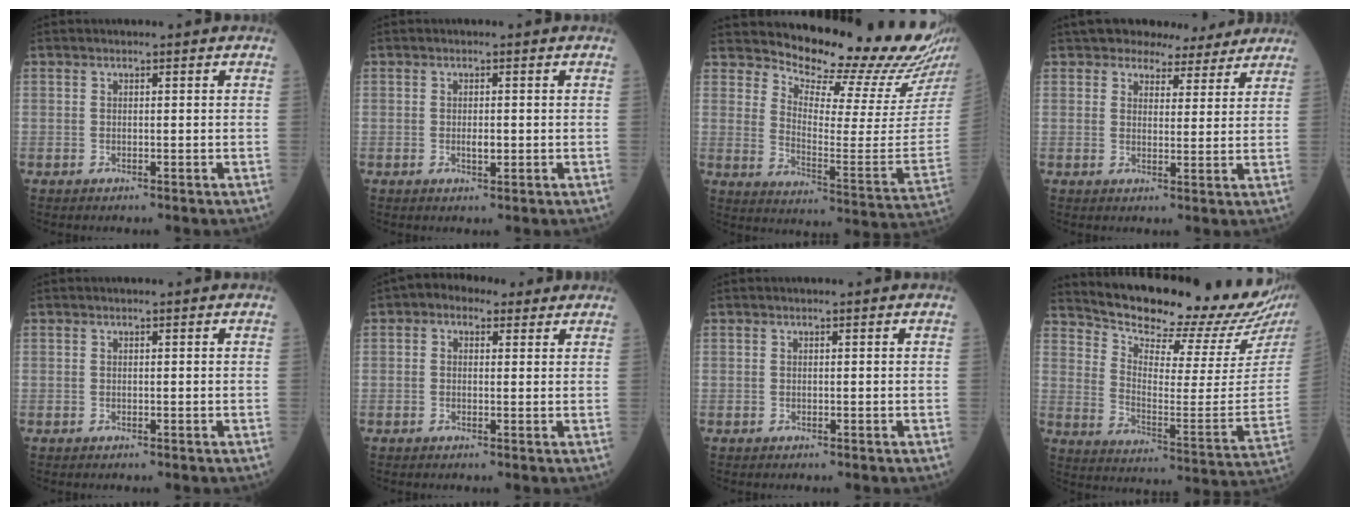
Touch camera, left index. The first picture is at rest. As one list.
[{"total": 1.6, "force": [-0.3, 0.7, 1.5], "torque": [-0.025, -0.002, -0.004]}, {"total": 19.3, "force": [18.5, 0.3, 5.7], "torque": [-0.100, -0.130, 0.230]}, {"total": 7.9, "force": [7.0, 3.3, 1.6], "torque": [-0.009, 0.010, 0.083]}, {"total": 0.0}, {"total": 4.2, "force": [2.4, 2.8, 2.1], "torque": [-0.031, 0.030, 0.033]}, {"total": 0.0}, {"total": 21.9, "force": [20.2, 1.7, 8.3], "torque": [-0.145, -0.097, 0.272]}]